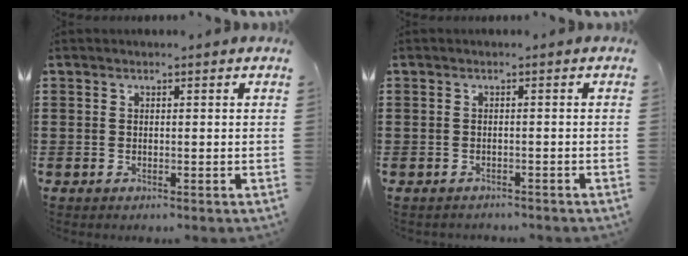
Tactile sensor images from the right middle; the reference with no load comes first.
{"total": 1.0, "force": [-0.9, 0.2, 0.0], "torque": [-0.002, 0.002, -0.021]}